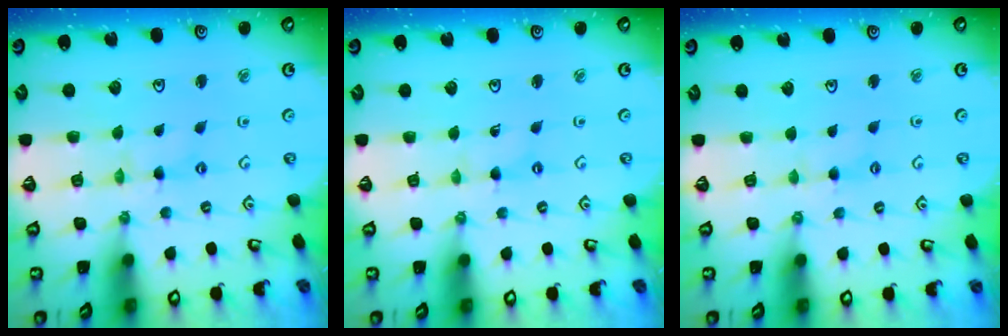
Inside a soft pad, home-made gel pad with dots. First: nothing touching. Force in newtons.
{"total": 0.0}
{"total": 2.2, "press": 2.1, "slide": 0.4}